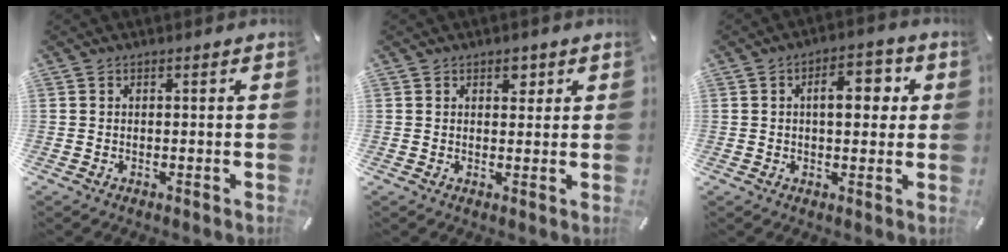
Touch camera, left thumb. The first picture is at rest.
{"total": 2.5, "force": [1.3, 1.6, 1.3], "torque": [-0.004, -0.007, 0.018]}
{"total": 8.2, "force": [1.7, 4.3, 6.7], "torque": [-0.086, -0.003, 0.016]}